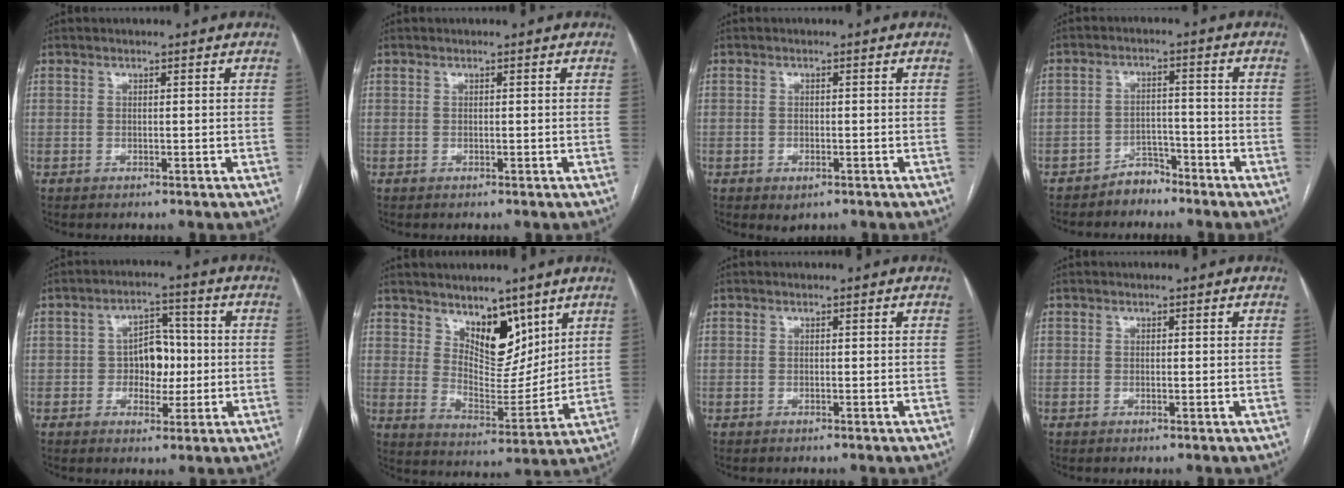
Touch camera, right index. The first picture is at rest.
{"total": 0.0}
{"total": 1.9, "force": [-1.0, 1.1, 1.2], "torque": [-0.016, 0.000, -0.005]}
{"total": 3.6, "force": [-3.1, 1.8, 0.3], "torque": [-0.002, 0.008, -0.051]}
{"total": 6.4, "force": [-0.3, 4.1, 4.9], "torque": [-0.072, 0.019, -0.003]}
{"total": 9.2, "force": [6.0, 4.3, 5.5], "torque": [-0.086, -0.009, 0.111]}
{"total": 0.0}
{"total": 0.0}